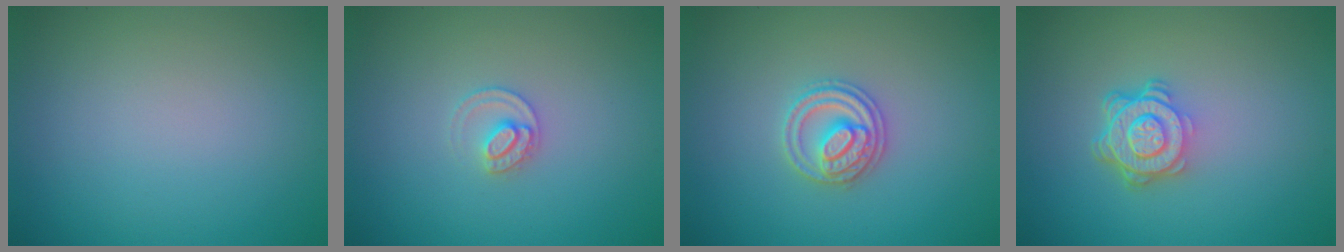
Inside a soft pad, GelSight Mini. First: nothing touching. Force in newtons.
{"total": 1.7, "press": 1.7, "slide": 0.1}
{"total": 2.8, "press": 2.7, "slide": 0.5}
{"total": 4.5, "press": 3.2, "slide": 3.1}